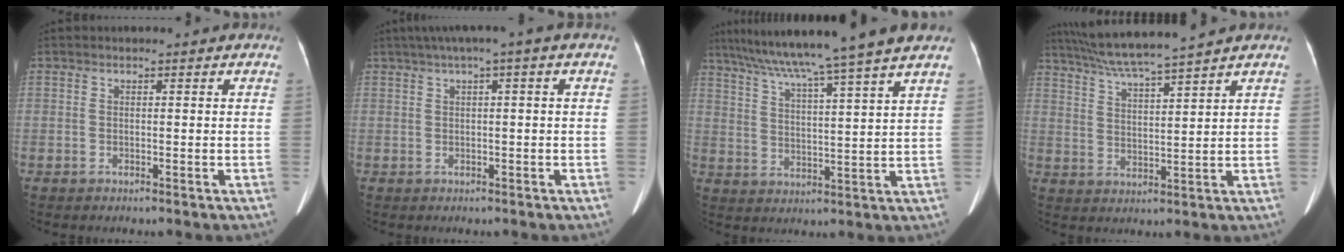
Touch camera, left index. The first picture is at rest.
{"total": 4.7, "force": [2.2, -0.2, 4.1], "torque": [-0.070, 0.030, 0.036]}
{"total": 15.3, "force": [12.4, -2.8, 8.6], "torque": [-0.144, -0.004, 0.181]}
{"total": 9.1, "force": [7.9, -1.6, 4.1], "torque": [-0.073, 0.013, 0.136]}